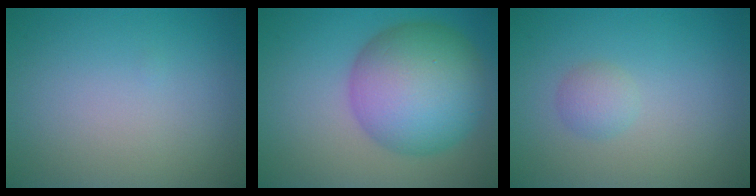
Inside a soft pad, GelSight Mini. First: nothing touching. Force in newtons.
{"total": 10.7, "press": 10.7, "slide": 0.2}
{"total": 1.4, "press": 1.4, "slide": 0.1}